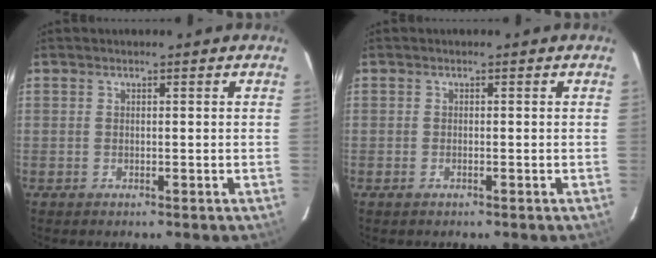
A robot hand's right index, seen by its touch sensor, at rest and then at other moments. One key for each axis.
{"total": 0.7, "fx": -0.5, "fy": 0.2, "fz": 0.4, "tx": -0.008, "ty": -0.001, "tz": -0.011}